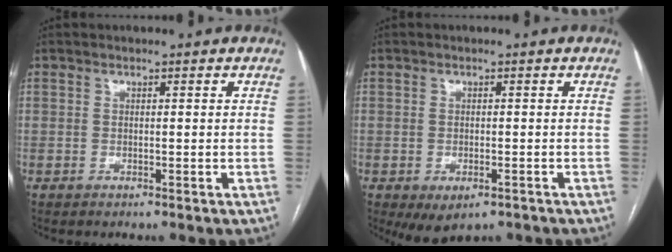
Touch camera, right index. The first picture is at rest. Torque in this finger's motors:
{"motor_torque": [1.06, -0.47, 0.33, 0.06]}